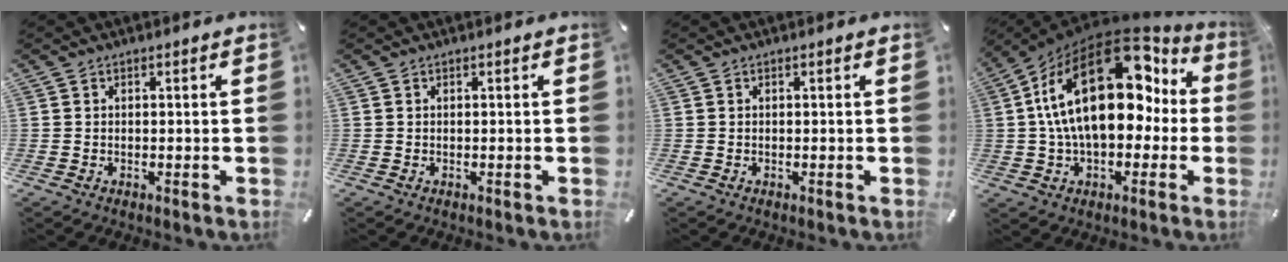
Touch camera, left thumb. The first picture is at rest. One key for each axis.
{"total": 0.0}
{"total": 0.0}
{"total": 26.1, "fx": 5.9, "fy": 15.5, "fz": 20.1, "tx": -0.360, "ty": -0.033, "tz": 0.101}